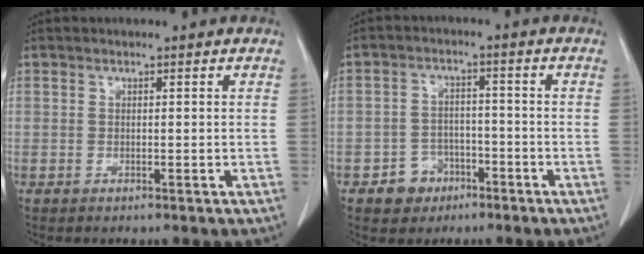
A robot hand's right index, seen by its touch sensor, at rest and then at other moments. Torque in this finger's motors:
{"motor_torque": [-0.25, -0.06, -0.05, -0.12]}